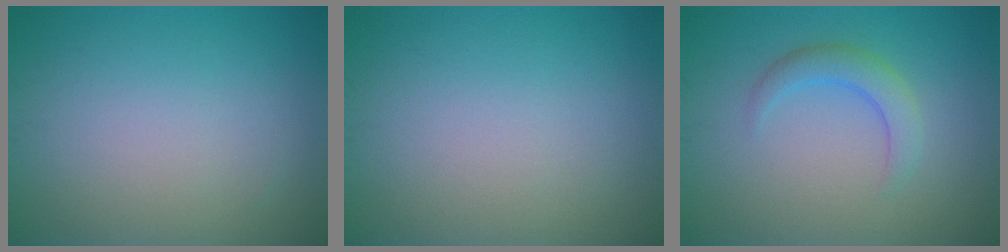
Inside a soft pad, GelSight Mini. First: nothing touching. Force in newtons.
{"total": 0.0}
{"total": 2.4, "press": 2.4, "slide": 0.0}